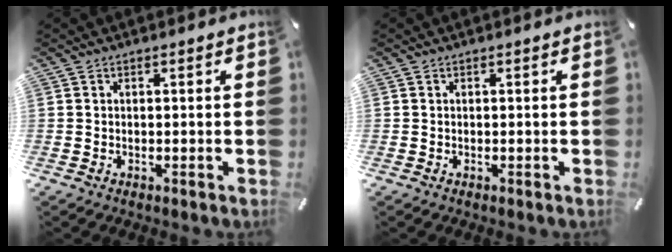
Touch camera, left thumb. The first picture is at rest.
{"total": 0.0}